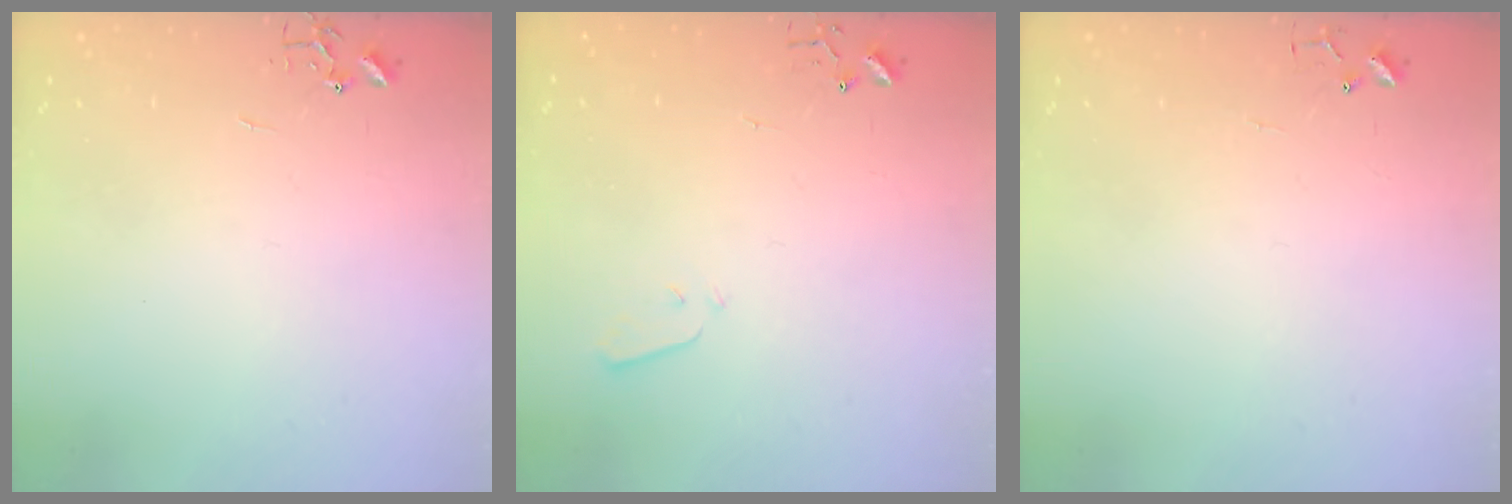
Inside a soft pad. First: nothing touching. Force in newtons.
{"total": 2.8, "press": 2.7, "slide": 0.4}
{"total": 4.9, "press": 4.8, "slide": 0.4}